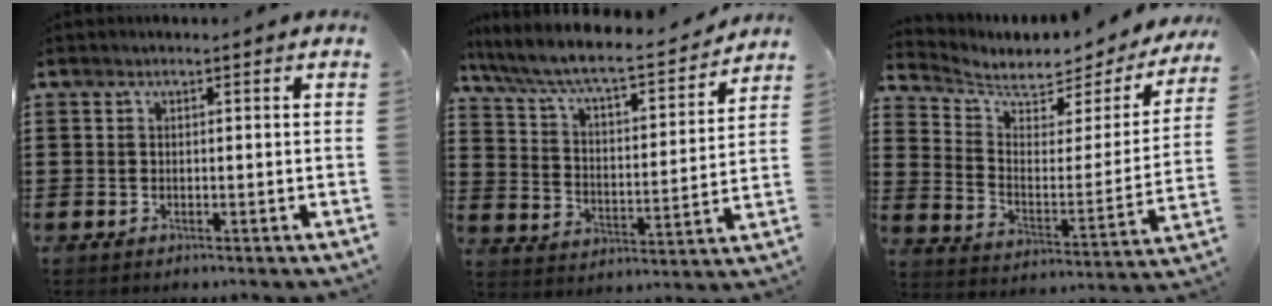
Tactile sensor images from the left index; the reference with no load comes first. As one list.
[{"total": 6.6, "force": [5.9, 0.6, 2.9], "torque": [-0.084, -0.046, 0.094]}, {"total": 4.6, "force": [3.9, 1.9, 1.6], "torque": [-0.057, -0.032, 0.063]}]